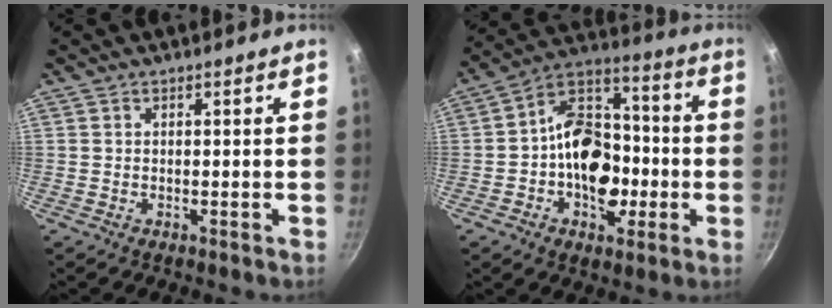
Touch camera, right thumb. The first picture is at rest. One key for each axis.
{"total": 16.7, "fx": -2.8, "fy": 11.9, "fz": 11.4, "tx": -0.131, "ty": 0.043, "tz": -0.061}